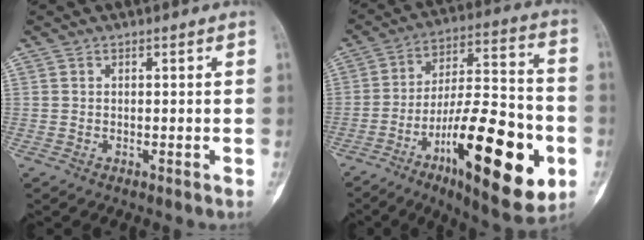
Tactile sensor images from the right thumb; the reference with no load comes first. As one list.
[{"total": 25.9, "force": [-9.3, 8.2, 22.8], "torque": [-0.341, 0.036, -0.139]}]